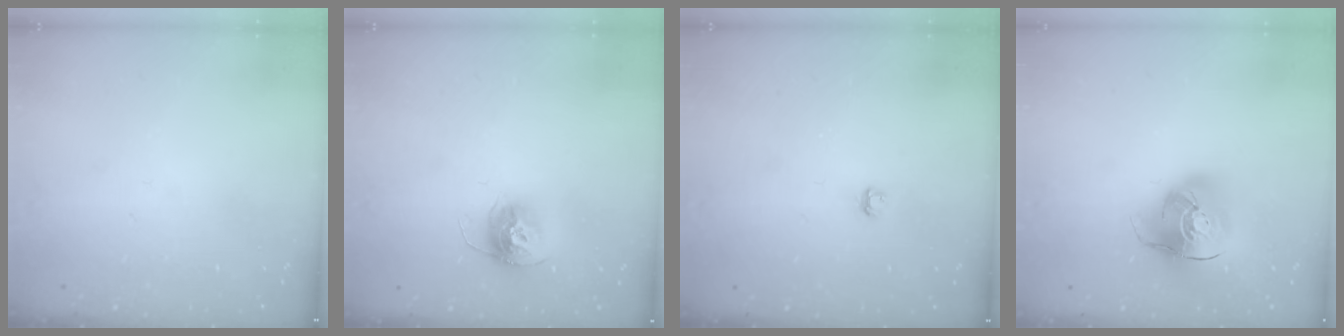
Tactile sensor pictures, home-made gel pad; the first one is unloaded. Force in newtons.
{"total": 12.1, "press": 12.1, "slide": 1.1}
{"total": 2.9, "press": 2.9, "slide": 0.3}
{"total": 13.4, "press": 13.3, "slide": 2.0}